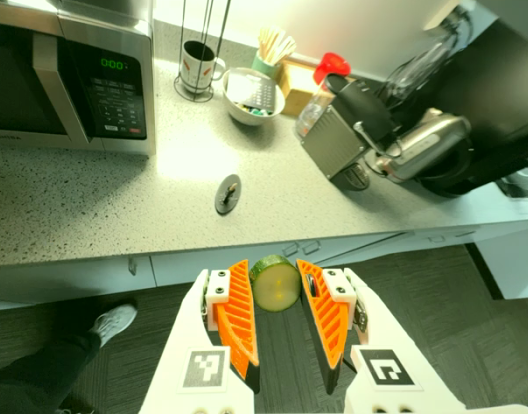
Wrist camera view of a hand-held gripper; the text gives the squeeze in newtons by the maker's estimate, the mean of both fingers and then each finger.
{"total": 8.2, "left": 7.6, "right": 8.7}